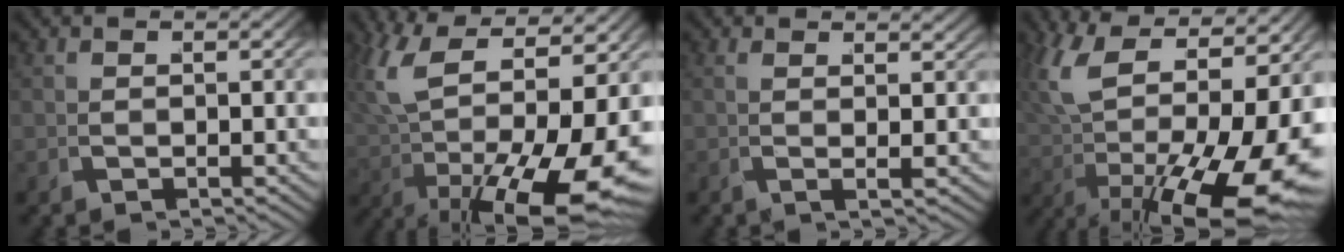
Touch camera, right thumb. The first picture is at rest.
{"total": 14.9, "force": [0.8, 9.0, 11.9], "torque": [-0.231, -0.032, 0.028]}
{"total": 1.6, "force": [1.1, -1.0, 0.7], "torque": [-0.017, 0.008, 0.015]}
{"total": 14.8, "force": [1.1, 8.8, 11.8], "torque": [-0.229, -0.033, 0.036]}